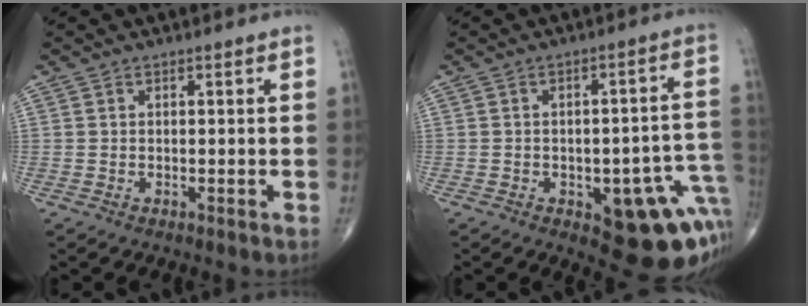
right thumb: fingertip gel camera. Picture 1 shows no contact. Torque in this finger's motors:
{"motor_torque": [1.58, 1.32, 0.86, -1.03, 0.23]}